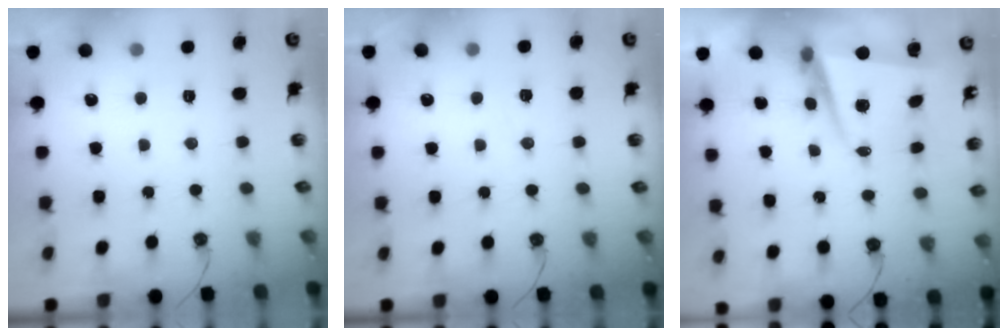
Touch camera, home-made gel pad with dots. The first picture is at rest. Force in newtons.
{"total": 4.2, "press": 3.8, "slide": 1.7}
{"total": 6.9, "press": 6.8, "slide": 1.1}